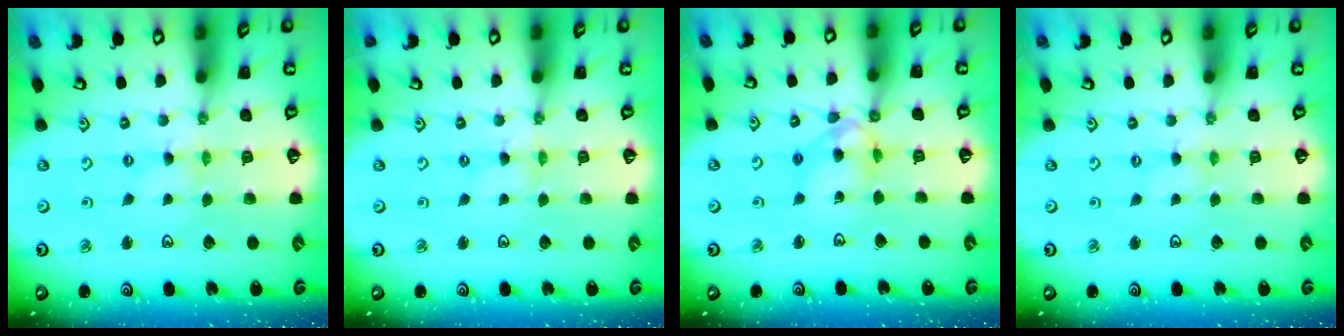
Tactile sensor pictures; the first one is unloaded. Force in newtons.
{"total": 0.0}
{"total": 10.8, "press": 10.7, "slide": 1.3}
{"total": 0.0}